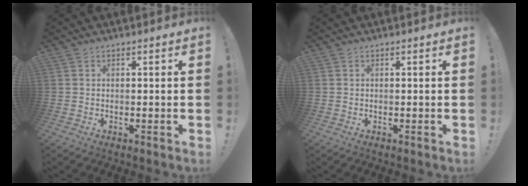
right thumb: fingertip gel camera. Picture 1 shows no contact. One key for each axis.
{"total": 0.0}